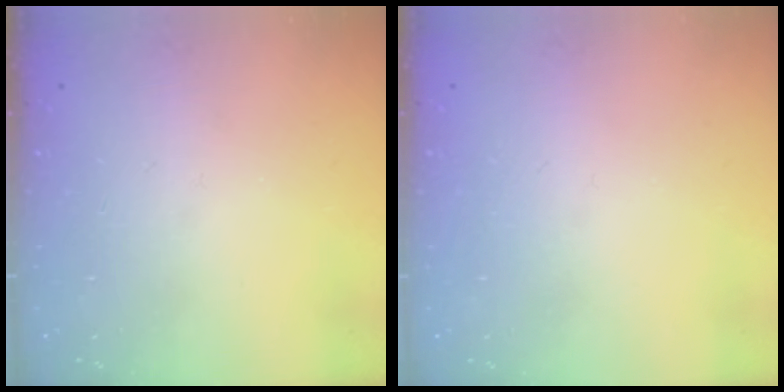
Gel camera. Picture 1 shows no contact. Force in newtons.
{"total": 0.8, "press": 0.8, "slide": 0.0}